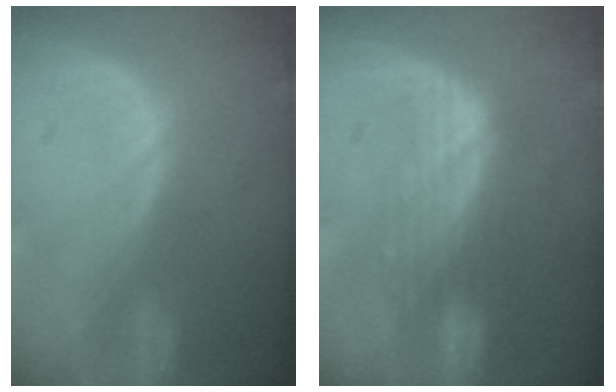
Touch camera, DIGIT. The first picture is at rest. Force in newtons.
{"total": 7.5, "press": 6.9, "slide": 2.8}